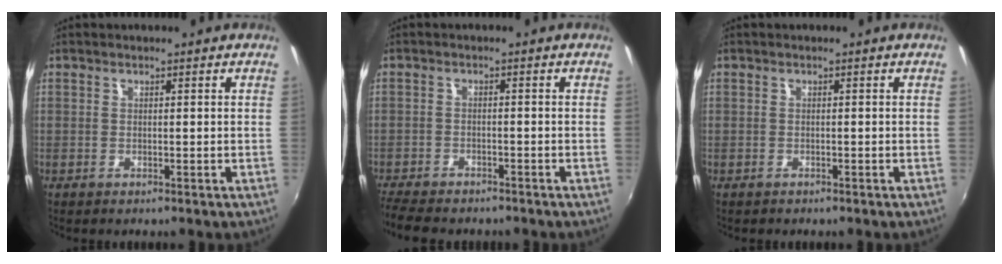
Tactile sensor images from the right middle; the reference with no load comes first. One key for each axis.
{"total": 8.4, "fx": -7.4, "fy": 2.2, "fz": 3.1, "tx": -0.088, "ty": -0.025, "tz": -0.125}
{"total": 0.6, "fx": -0.5, "fy": 0.3, "fz": 0.0, "tx": -0.003, "ty": -0.001, "tz": -0.008}